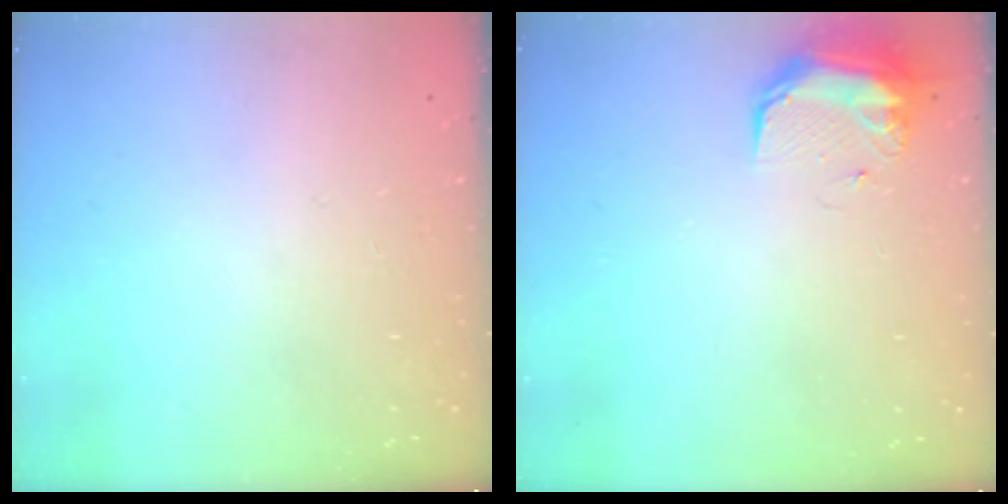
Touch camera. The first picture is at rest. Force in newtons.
{"total": 9.1, "press": 9.0, "slide": 0.9}